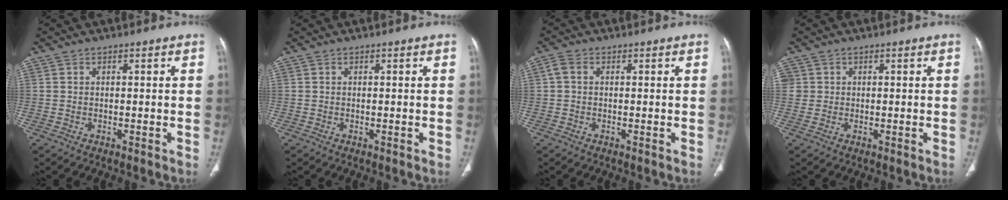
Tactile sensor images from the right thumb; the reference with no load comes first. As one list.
[{"total": 0.0}, {"total": 1.9, "force": [0.3, 1.4, 1.3], "torque": [-0.027, 0.005, 0.002]}, {"total": 1.8, "force": [0.3, 1.7, 0.2], "torque": [0.012, 0.004, 0.003]}]